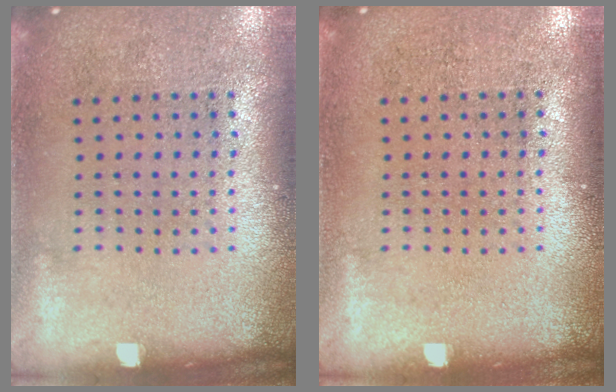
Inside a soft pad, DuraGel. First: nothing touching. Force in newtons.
{"total": 0.0}